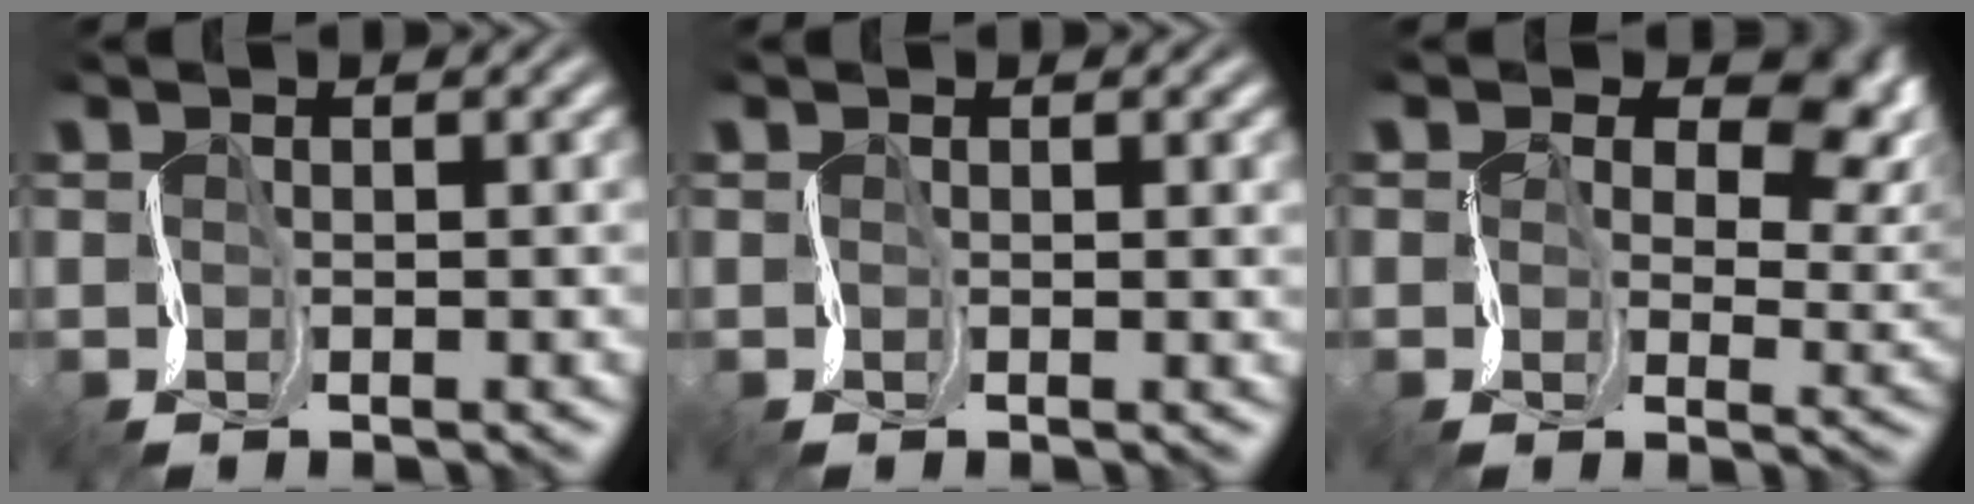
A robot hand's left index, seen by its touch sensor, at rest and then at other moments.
{"total": 0.7, "force": [0.2, 0.3, 0.6], "torque": [-0.008, -0.003, 0.003]}
{"total": 10.5, "force": [3.7, 7.1, 6.9], "torque": [-0.097, 0.011, 0.067]}